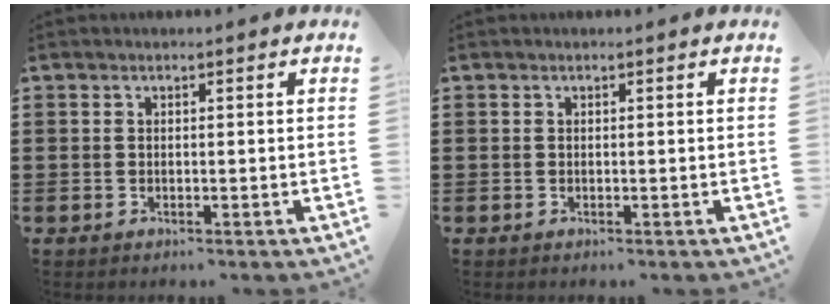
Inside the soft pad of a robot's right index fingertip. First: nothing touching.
{"total": 0.0}